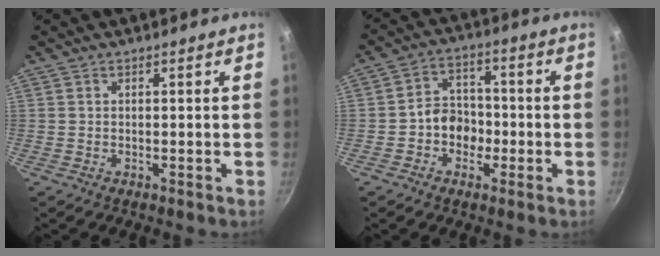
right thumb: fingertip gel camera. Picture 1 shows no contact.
{"total": 7.4, "force": [-1.6, 6.0, 4.0], "torque": [-0.030, 0.028, -0.040]}